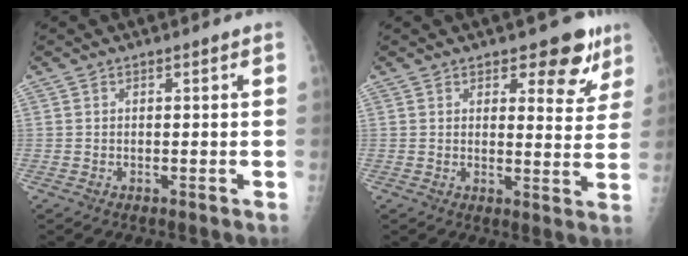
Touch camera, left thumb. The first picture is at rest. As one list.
[{"total": 8.2, "force": [5.3, 3.9, 4.8], "torque": [-0.018, -0.029, 0.067]}]